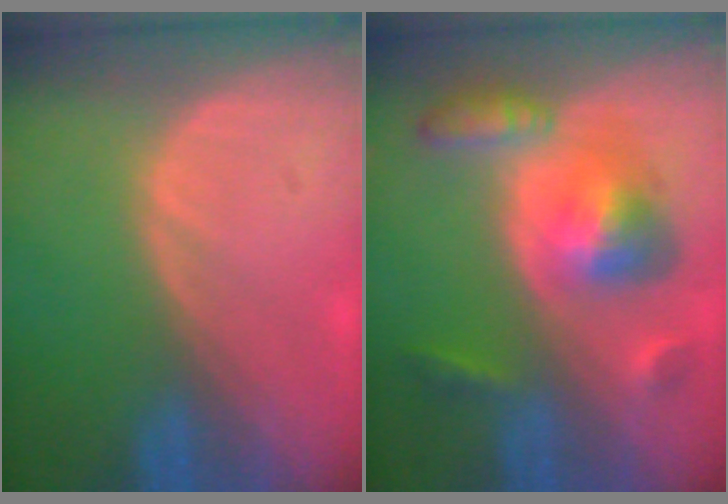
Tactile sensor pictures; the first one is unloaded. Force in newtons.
{"total": 8.1, "press": 8.1, "slide": 0.5}